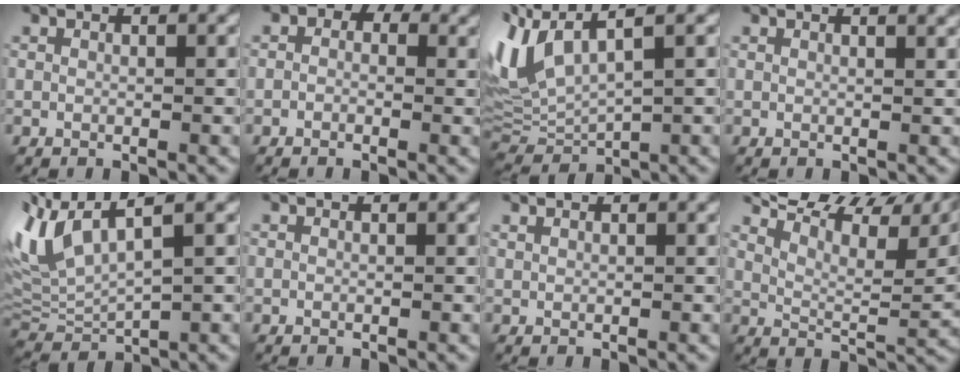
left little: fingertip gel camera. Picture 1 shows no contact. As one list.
[{"total": 4.6, "force": [1.2, 3.8, 2.2], "torque": [-0.013, 0.013, -0.017]}, {"total": 7.6, "force": [3.0, 3.0, 6.3], "torque": [-0.154, 0.010, 0.056]}, {"total": 3.1, "force": [2.2, 1.3, 1.7], "torque": [0.000, 0.020, 0.009]}, {"total": 7.1, "force": [2.5, 2.8, 6.0], "torque": [-0.145, 0.012, 0.049]}, {"total": 0.0}, {"total": 1.1, "force": [1.0, 0.3, 0.4], "torque": [-0.006, 0.002, 0.011]}, {"total": 11.6, "force": [7.9, 3.5, 7.7], "torque": [-0.136, 0.029, 0.134]}]